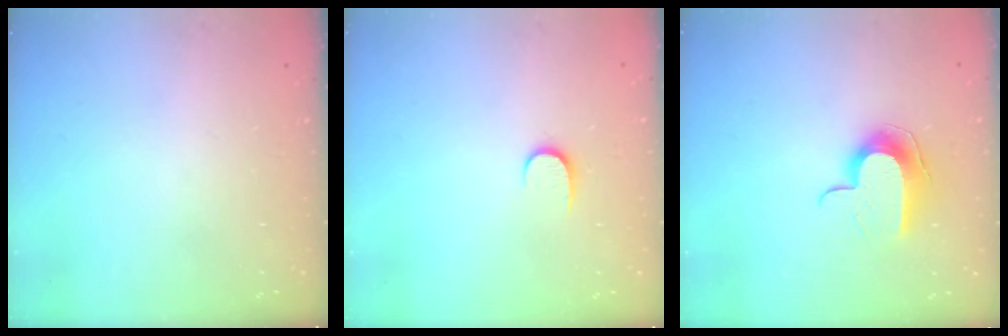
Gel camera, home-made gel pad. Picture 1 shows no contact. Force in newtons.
{"total": 5.7, "press": 5.7, "slide": 0.7}
{"total": 10.5, "press": 10.5, "slide": 1.1}